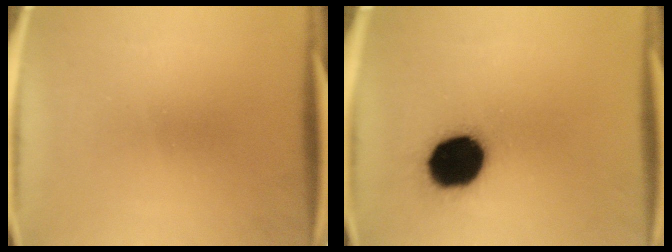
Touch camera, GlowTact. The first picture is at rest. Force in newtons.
{"total": 16.9}